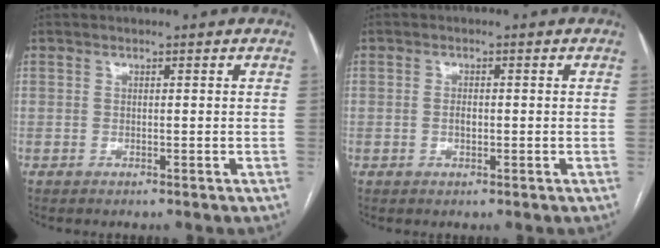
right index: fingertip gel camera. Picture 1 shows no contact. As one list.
[{"total": 1.6, "force": [-0.2, 0.8, 1.4], "torque": [-0.025, 0.002, -0.003]}]